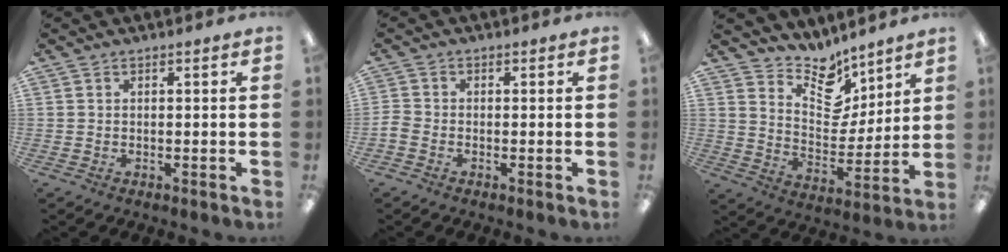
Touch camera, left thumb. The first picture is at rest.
{"total": 1.7, "force": [-0.9, 1.2, 0.7], "torque": [-0.012, 0.003, -0.017]}
{"total": 11.0, "force": [9.1, 5.3, 3.1], "torque": [-0.054, -0.078, 0.172]}